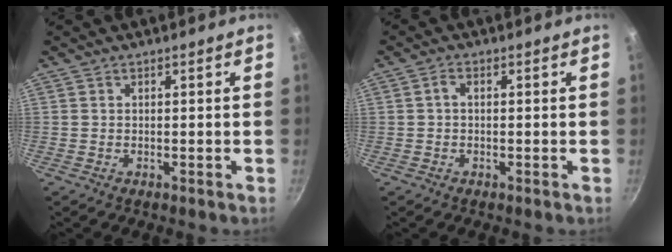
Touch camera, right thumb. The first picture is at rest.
{"total": 1.5, "force": [0.1, 0.9, 1.2], "torque": [-0.022, 0.008, 0.001]}